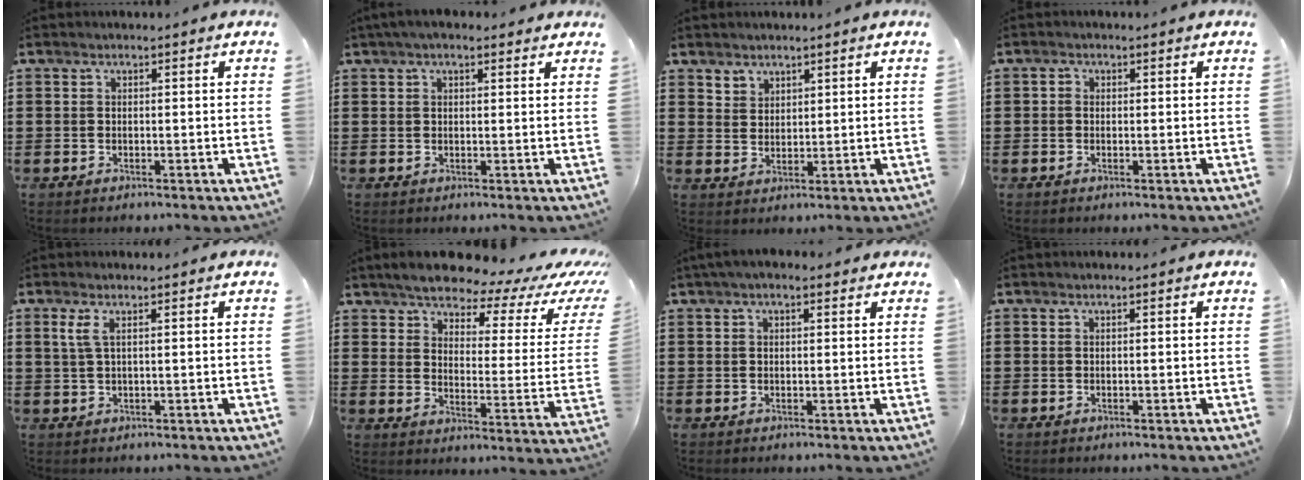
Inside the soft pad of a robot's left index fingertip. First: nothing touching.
{"total": 2.5, "force": [1.7, 0.9, 1.5], "torque": [-0.034, 0.009, 0.030]}
{"total": 2.8, "force": [2.3, 1.5, -0.1], "torque": [-0.005, 0.001, 0.044]}
{"total": 0.9, "force": [-0.1, 0.7, 0.4], "torque": [-0.010, 0.005, -0.002]}
{"total": 2.2, "force": [0.7, 0.4, 2.0], "torque": [-0.050, -0.002, 0.010]}
{"total": 6.8, "force": [6.0, 1.6, 2.6], "torque": [-0.068, -0.043, 0.100]}
{"total": 2.2, "force": [1.3, 1.0, 1.4], "torque": [-0.031, 0.009, 0.023]}
{"total": 0.0}